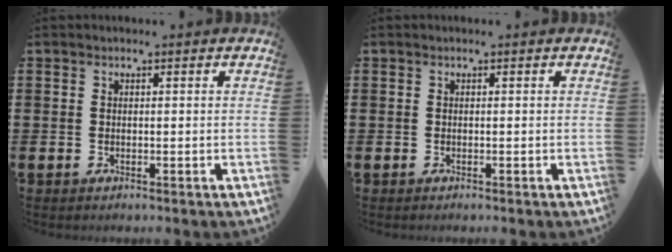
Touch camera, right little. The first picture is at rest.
{"total": 0.0}